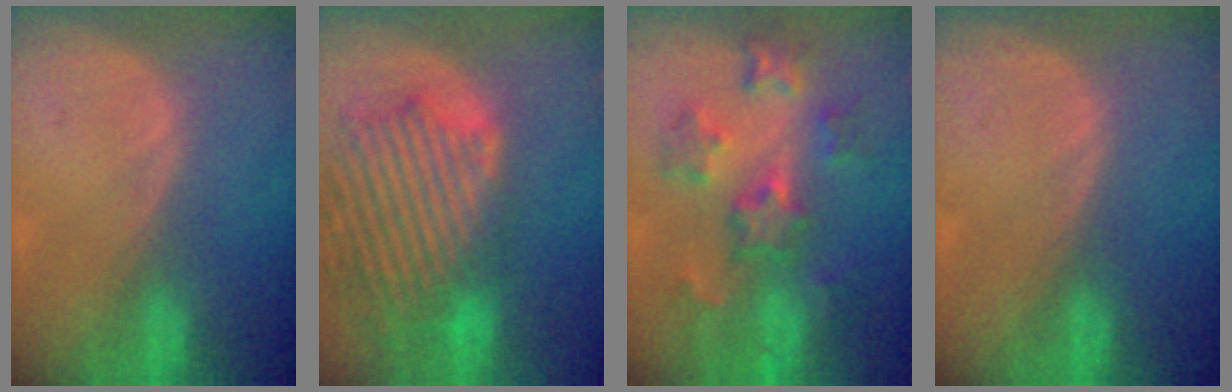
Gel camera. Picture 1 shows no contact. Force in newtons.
{"total": 14.1, "press": 12.0, "slide": 7.4}
{"total": 8.1, "press": 7.8, "slide": 2.2}
{"total": 0.0}